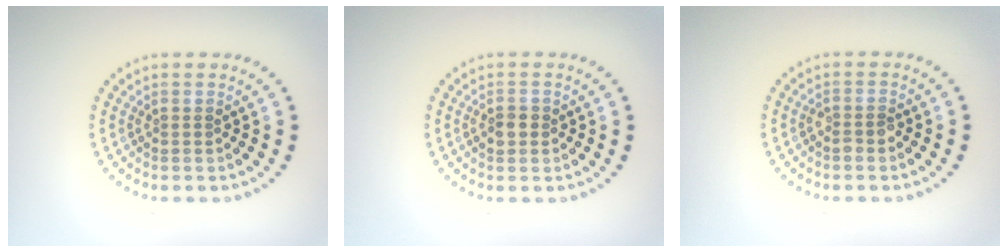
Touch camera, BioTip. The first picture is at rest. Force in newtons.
{"total": 1.5, "press": 1.5, "slide": 0.3}
{"total": 1.1, "press": 1.0, "slide": 0.4}